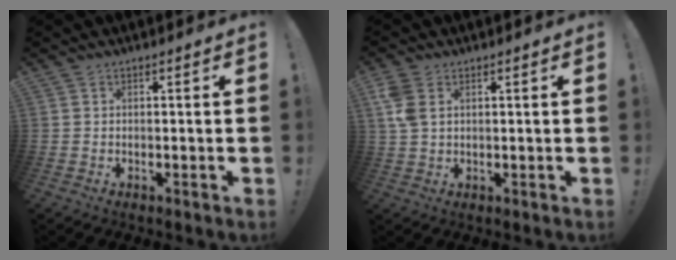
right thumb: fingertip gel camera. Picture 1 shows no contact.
{"total": 5.7, "force": [2.4, 3.4, 4.0], "torque": [-0.086, -0.003, 0.044]}